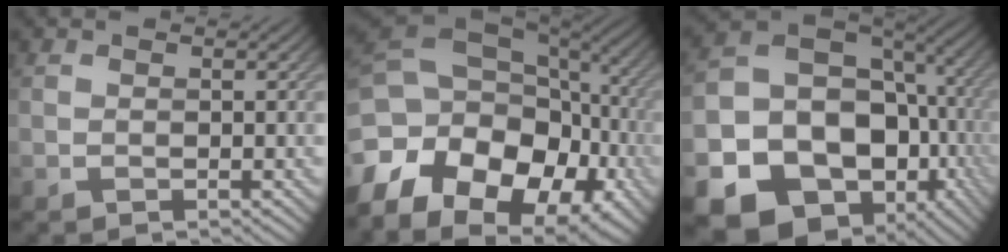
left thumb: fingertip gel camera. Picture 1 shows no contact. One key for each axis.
{"total": 18.5, "fx": -6.1, "fy": 13.2, "fz": 11.5, "tx": -0.247, "ty": -0.017, "tz": -0.071}
{"total": 22.2, "fx": -9.8, "fy": 17.6, "fz": 9.3, "tx": -0.196, "ty": -0.052, "tz": -0.145}